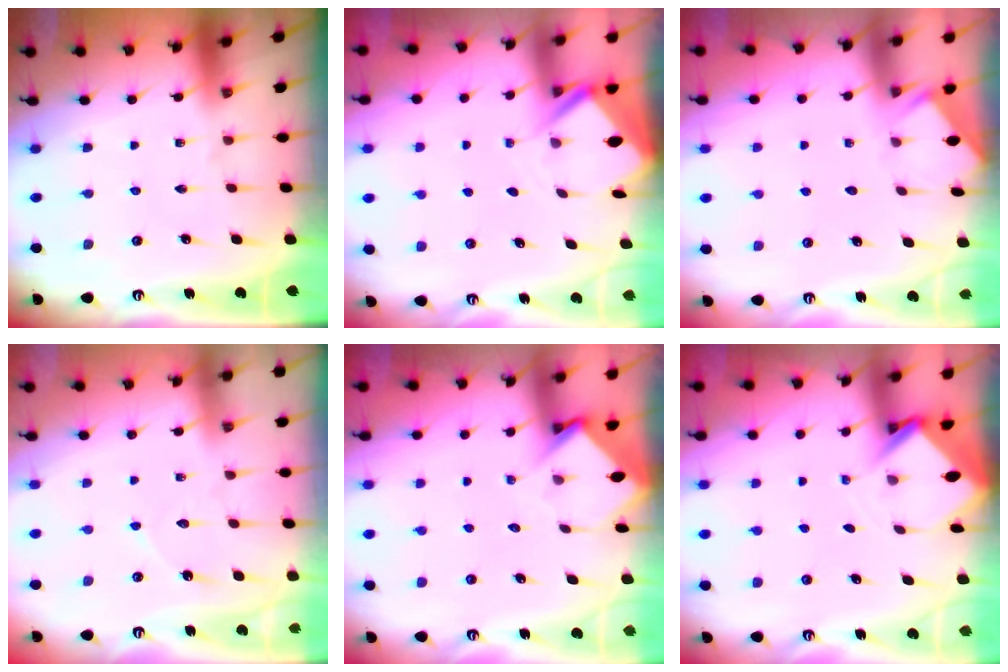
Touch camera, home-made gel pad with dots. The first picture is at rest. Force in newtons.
{"total": 3.0, "press": 3.0, "slide": 0.3}
{"total": 1.9, "press": 1.9, "slide": 0.3}
{"total": 3.6, "press": 3.5, "slide": 0.3}
{"total": 3.7, "press": 3.7, "slide": 0.3}
{"total": 3.0, "press": 3.0, "slide": 0.2}